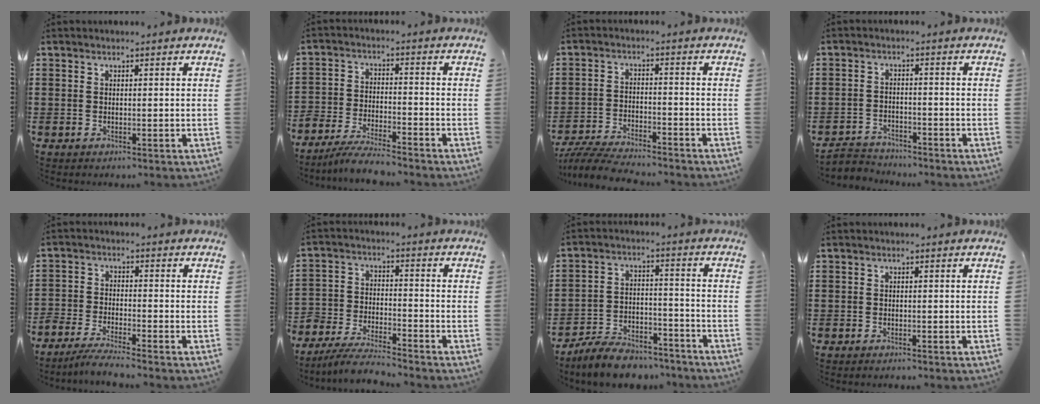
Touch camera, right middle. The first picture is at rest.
{"total": 5.8, "force": [-5.6, 0.5, 1.4], "torque": [-0.035, 0.001, -0.112]}
{"total": 5.8, "force": [-5.6, 0.4, 1.5], "torque": [-0.042, -0.004, -0.111]}
{"total": 2.7, "force": [-2.7, 0.6, 0.0], "torque": [-0.008, -0.001, -0.057]}
{"total": 4.1, "force": [-4.0, 0.0, 1.0], "torque": [-0.034, -0.006, -0.084]}
{"total": 6.0, "force": [-5.8, 0.8, 1.3], "torque": [-0.039, 0.003, -0.119]}
{"total": 8.0, "force": [-7.5, 1.8, 2.1], "torque": [-0.035, 0.020, -0.142]}
{"total": 0.7, "force": [-0.7, 0.0, 0.0], "torque": [-0.001, 0.000, -0.014]}